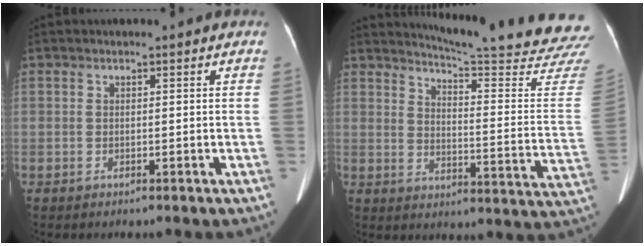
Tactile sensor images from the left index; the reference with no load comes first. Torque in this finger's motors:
{"motor_torque": [0.27, -0.85, 0.02, 0.02]}